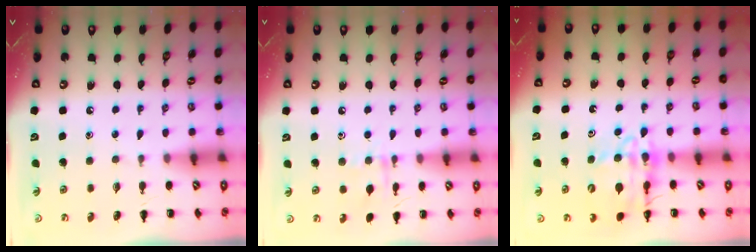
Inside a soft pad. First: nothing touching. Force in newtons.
{"total": 6.4, "press": 6.4, "slide": 0.9}
{"total": 13.5, "press": 13.1, "slide": 3.3}